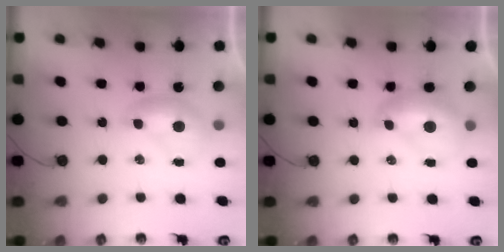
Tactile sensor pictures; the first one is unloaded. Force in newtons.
{"total": 2.4, "press": 2.3, "slide": 0.7}